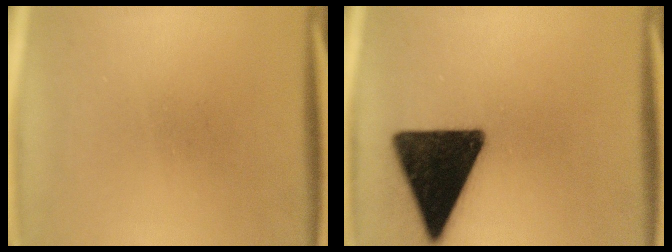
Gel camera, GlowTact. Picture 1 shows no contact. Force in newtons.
{"total": 17.5}